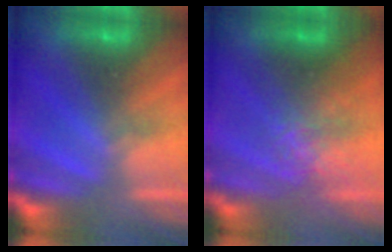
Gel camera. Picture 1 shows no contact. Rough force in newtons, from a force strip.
{"total": 2.4}